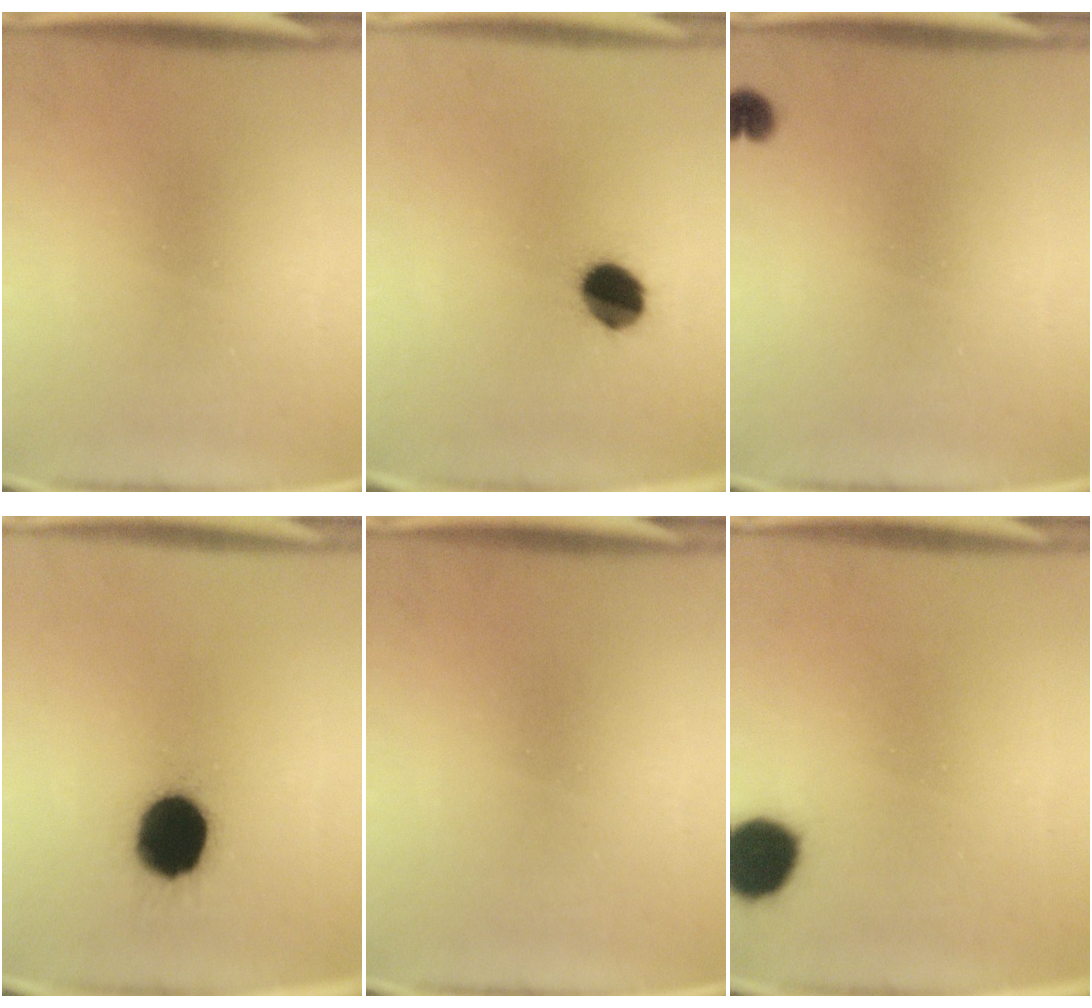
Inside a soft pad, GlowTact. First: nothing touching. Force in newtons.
{"total": 8.7}
{"total": 1.5}
{"total": 14.7}
{"total": 0.0}
{"total": 9.1}